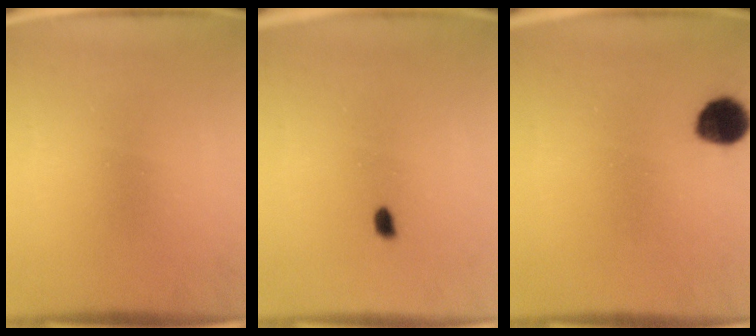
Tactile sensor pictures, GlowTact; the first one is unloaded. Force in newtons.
{"total": 0.8}
{"total": 7.5}